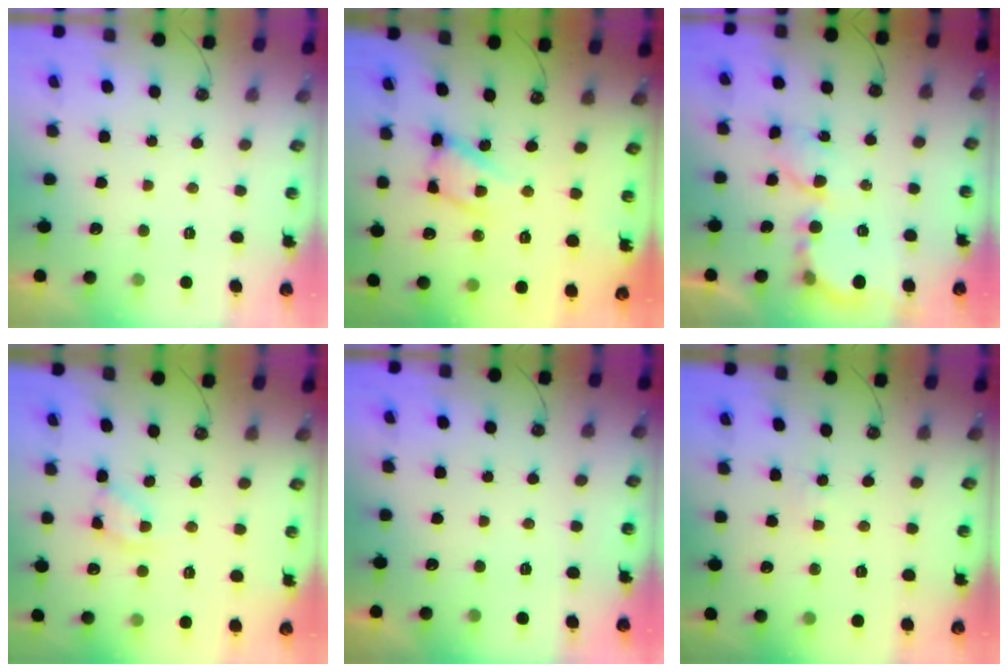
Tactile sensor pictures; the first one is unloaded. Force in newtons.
{"total": 13.7, "press": 13.7, "slide": 1.1}
{"total": 6.3, "press": 6.2, "slide": 0.7}
{"total": 9.5, "press": 9.4, "slide": 0.6}
{"total": 0.0}
{"total": 3.4, "press": 3.4, "slide": 0.3}